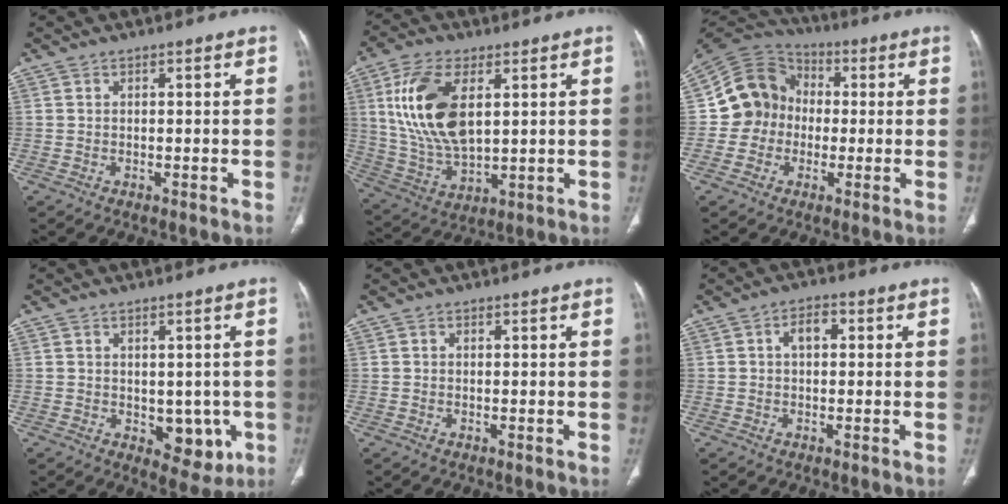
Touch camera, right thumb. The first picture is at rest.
{"total": 16.7, "force": [4.5, 8.6, 13.6], "torque": [-0.270, -0.014, 0.095]}
{"total": 11.4, "force": [-0.9, 10.6, 4.1], "torque": [-0.045, 0.029, -0.027]}
{"total": 6.8, "force": [-1.1, 4.6, 5.0], "torque": [-0.026, -0.008, -0.002]}
{"total": 0.0}
{"total": 3.7, "force": [0.6, 2.3, 2.9], "torque": [-0.043, 0.014, 0.007]}